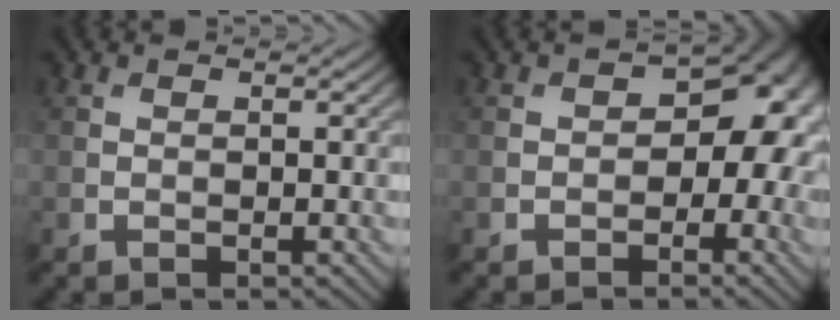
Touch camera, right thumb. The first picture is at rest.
{"total": 8.6, "force": [-0.9, 5.9, 6.2], "torque": [-0.050, -0.020, -0.006]}